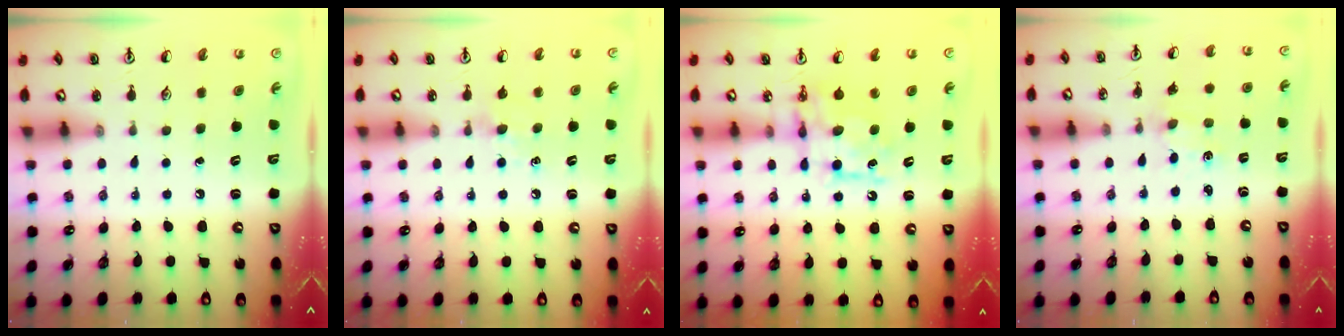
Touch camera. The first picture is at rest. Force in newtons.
{"total": 5.6, "press": 5.5, "slide": 0.8}
{"total": 8.6, "press": 8.6, "slide": 0.3}
{"total": 0.0}